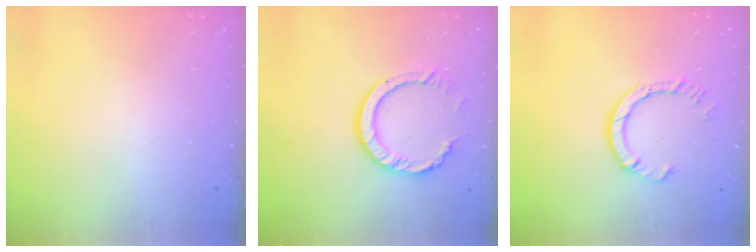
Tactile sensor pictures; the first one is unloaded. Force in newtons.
{"total": 10.1, "press": 10.1, "slide": 0.9}
{"total": 6.8, "press": 6.7, "slide": 0.7}